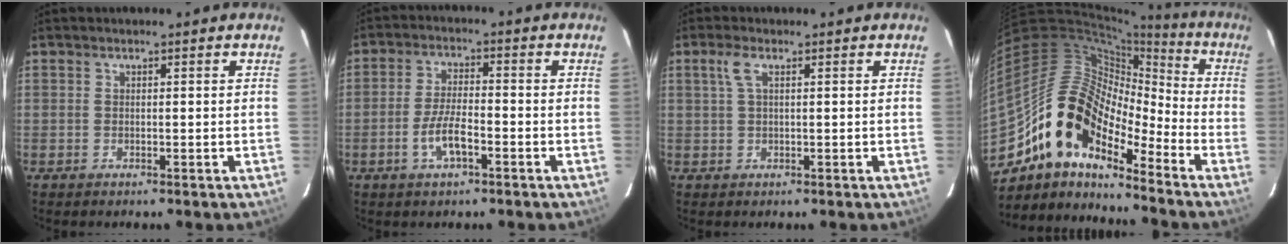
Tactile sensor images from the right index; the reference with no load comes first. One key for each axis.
{"total": 6.1, "fx": -2.8, "fy": 1.8, "fz": 5.2, "tx": -0.106, "ty": 0.000, "tz": -0.052}
{"total": 2.5, "fx": 0.9, "fy": 0.6, "fz": 2.2, "tx": -0.049, "ty": 0.006, "tz": 0.017}
{"total": 16.4, "fx": -11.4, "fy": 6.9, "fz": 9.5, "tx": -0.167, "ty": 0.006, "tz": -0.233}